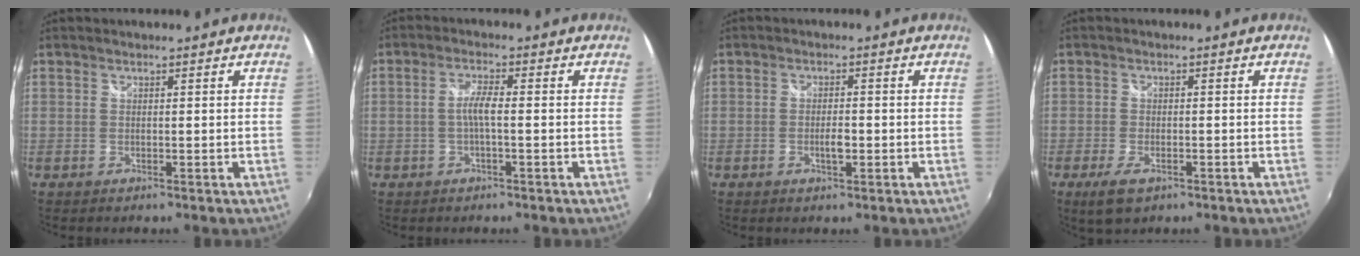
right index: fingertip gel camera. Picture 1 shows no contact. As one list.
[{"total": 3.0, "force": [-0.6, 0.1, 2.9], "torque": [-0.057, 0.004, -0.011]}, {"total": 2.6, "force": [-0.9, 1.1, 2.2], "torque": [-0.040, -0.001, -0.016]}, {"total": 5.0, "force": [-2.9, 2.2, 3.3], "torque": [-0.080, -0.012, -0.051]}]